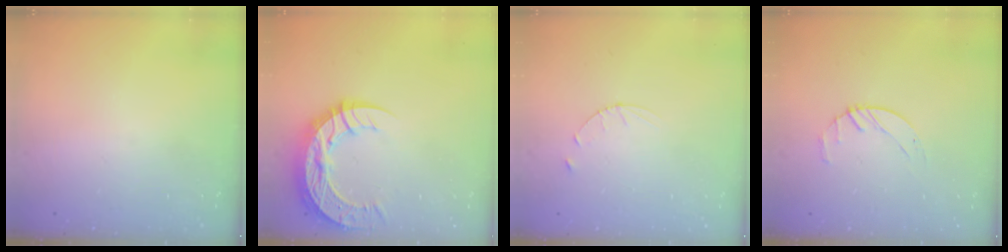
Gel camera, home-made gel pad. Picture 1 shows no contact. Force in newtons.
{"total": 15.4, "press": 15.3, "slide": 1.2}
{"total": 3.1, "press": 3.1, "slide": 0.3}
{"total": 2.5, "press": 2.5, "slide": 0.4}